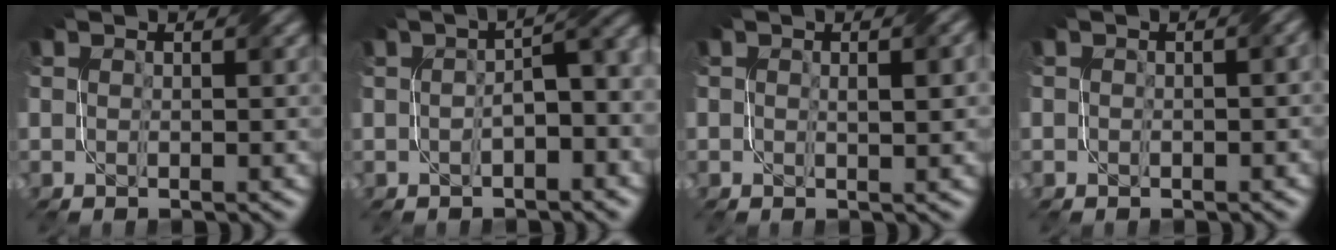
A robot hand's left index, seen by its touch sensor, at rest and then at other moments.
{"total": 4.7, "force": [-0.5, 1.7, 4.3], "torque": [-0.058, 0.009, -0.008]}
{"total": 2.3, "force": [0.2, 0.5, 2.2], "torque": [-0.033, 0.003, 0.003]}
{"total": 1.5, "force": [0.2, 0.8, 1.2], "torque": [-0.019, -0.001, 0.000]}